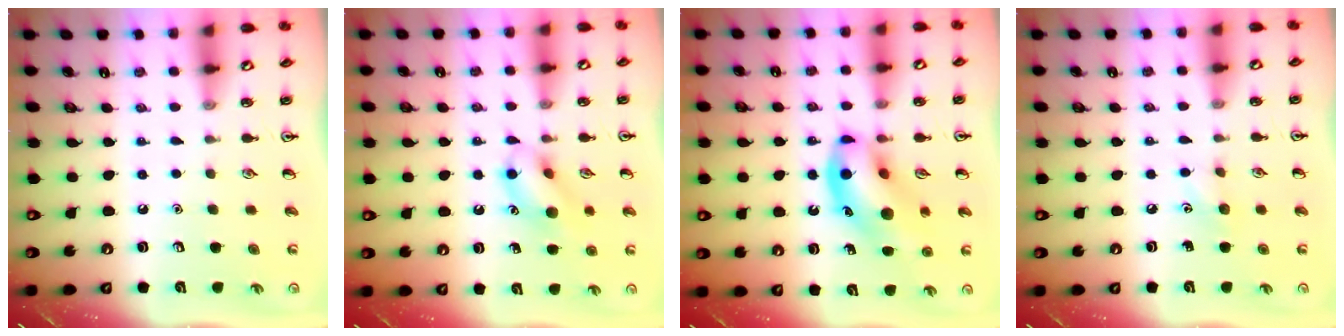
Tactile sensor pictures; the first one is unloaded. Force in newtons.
{"total": 11.3, "press": 11.2, "slide": 1.2}
{"total": 15.0, "press": 14.6, "slide": 3.2}
{"total": 5.1, "press": 4.8, "slide": 1.8}